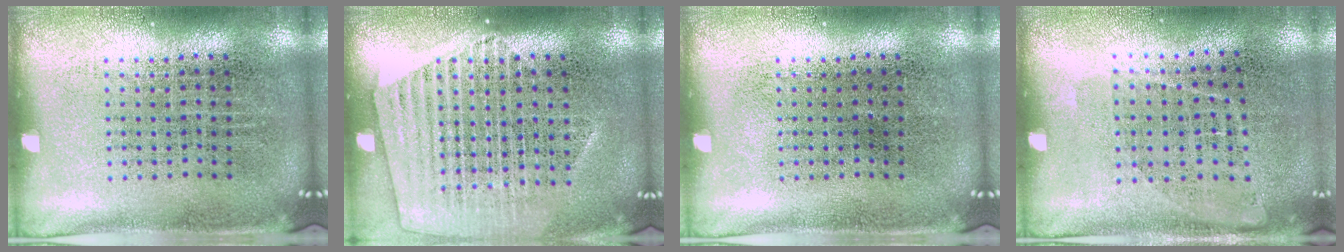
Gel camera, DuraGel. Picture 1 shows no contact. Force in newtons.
{"total": 1.5, "press": 1.4, "slide": 0.5}
{"total": 0.0}
{"total": 1.1, "press": 0.9, "slide": 0.7}